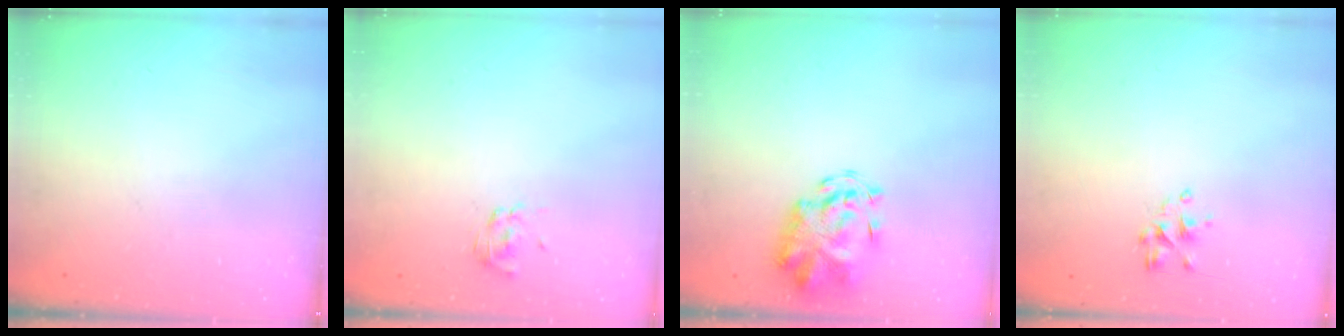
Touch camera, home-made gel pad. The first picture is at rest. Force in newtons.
{"total": 3.0, "press": 2.8, "slide": 1.0}
{"total": 3.7, "press": 3.5, "slide": 1.2}
{"total": 2.1, "press": 1.9, "slide": 0.9}